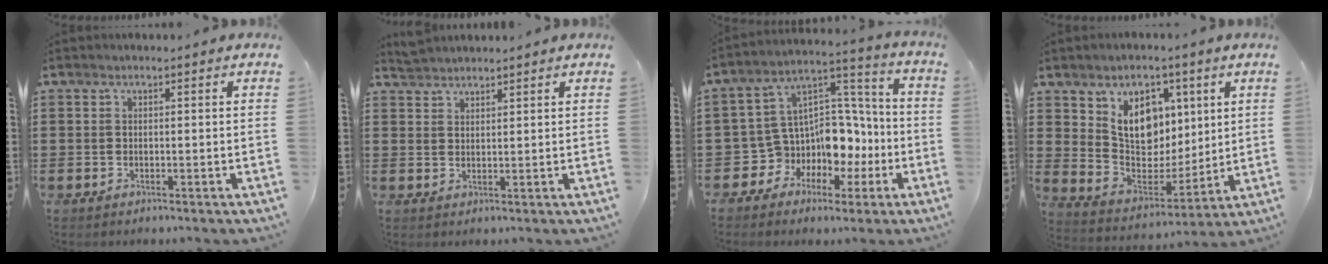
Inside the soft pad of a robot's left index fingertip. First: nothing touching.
{"total": 2.0, "force": [2.0, 0.0, -0.1], "torque": [-0.003, 0.001, 0.041]}
{"total": 8.5, "force": [-2.0, 7.8, 2.8], "torque": [-0.079, -0.017, -0.026]}
{"total": 9.6, "force": [4.7, 7.4, 4.0], "torque": [-0.090, -0.013, 0.091]}